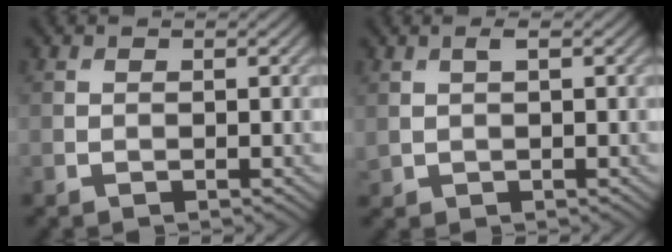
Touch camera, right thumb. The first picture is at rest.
{"total": 1.5, "force": [0.6, 0.6, 1.2], "torque": [-0.031, 0.002, 0.016]}